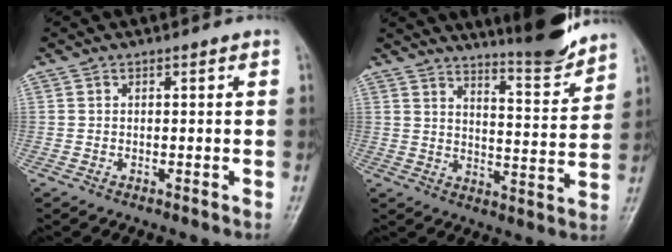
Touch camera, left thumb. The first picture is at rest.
{"total": 11.9, "force": [11.0, 0.8, 4.6], "torque": [-0.051, -0.085, 0.157]}